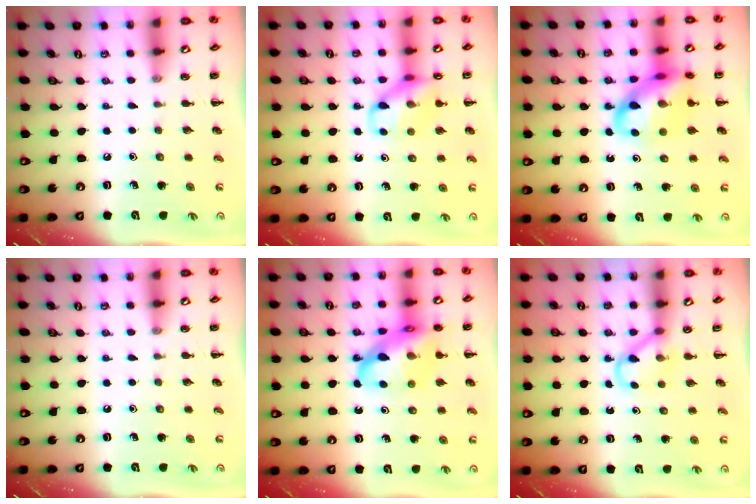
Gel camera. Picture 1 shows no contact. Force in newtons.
{"total": 11.7, "press": 11.6, "slide": 1.2}
{"total": 14.9, "press": 14.7, "slide": 2.7}
{"total": 0.0}
{"total": 18.3, "press": 18.0, "slide": 3.6}
{"total": 2.9, "press": 2.8, "slide": 0.9}